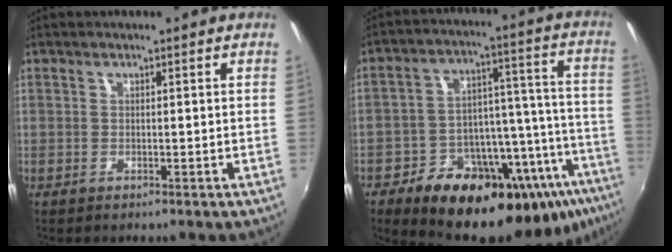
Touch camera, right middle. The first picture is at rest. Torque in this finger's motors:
{"motor_torque": [1.54, -0.60, 0.41, 0.19]}